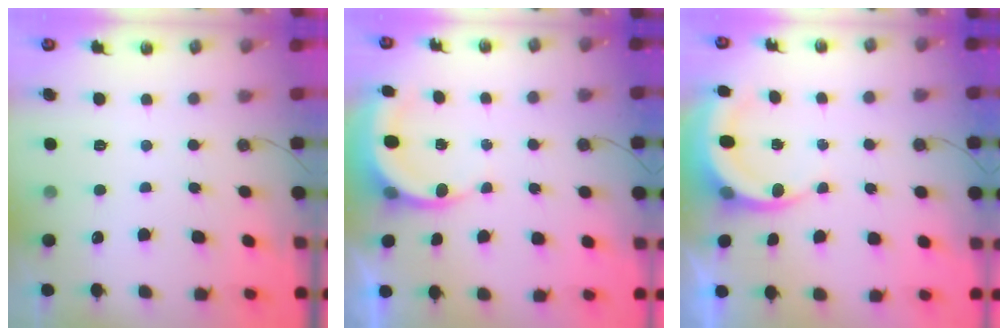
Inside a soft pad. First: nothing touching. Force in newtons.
{"total": 5.1, "press": 5.0, "slide": 0.7}
{"total": 4.7, "press": 4.6, "slide": 0.3}